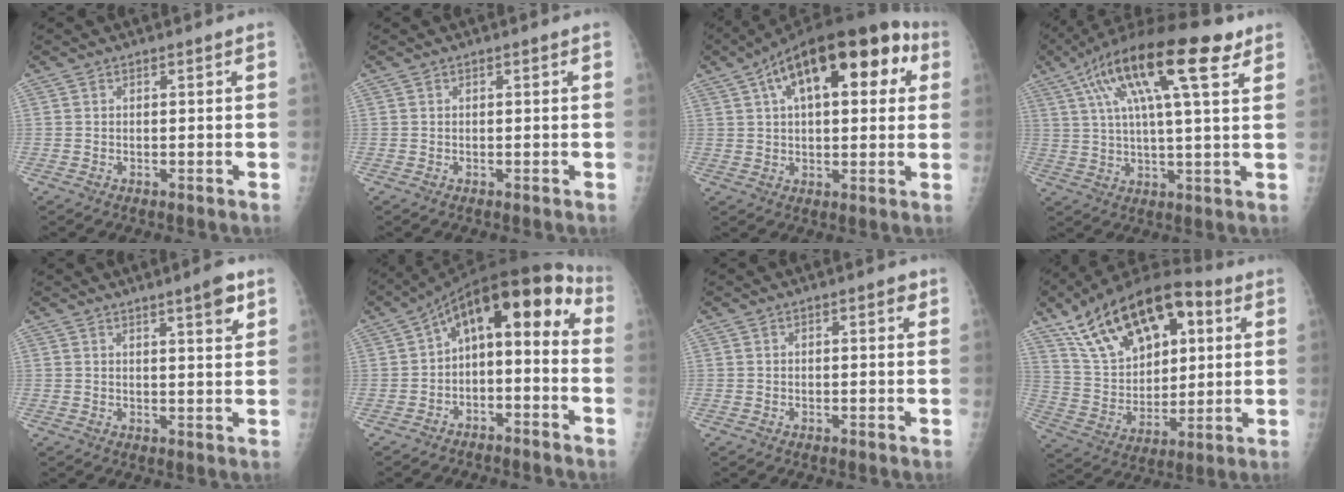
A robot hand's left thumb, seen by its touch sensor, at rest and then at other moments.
{"total": 0.0}
{"total": 22.5, "force": [8.3, 10.7, 18.0], "torque": [-0.256, 0.036, 0.123]}
{"total": 20.8, "force": [9.8, 5.5, 17.6], "torque": [-0.302, 0.012, 0.158]}
{"total": 4.9, "force": [2.9, 0.7, 3.9], "torque": [-0.050, -0.017, 0.040]}
{"total": 14.0, "force": [-1.6, 7.6, 11.6], "torque": [-0.151, 0.077, -0.030]}
{"total": 1.8, "force": [0.7, 0.7, 1.5], "torque": [-0.016, 0.002, 0.006]}
{"total": 24.5, "force": [10.7, 13.3, 17.6], "torque": [-0.274, -0.006, 0.191]}